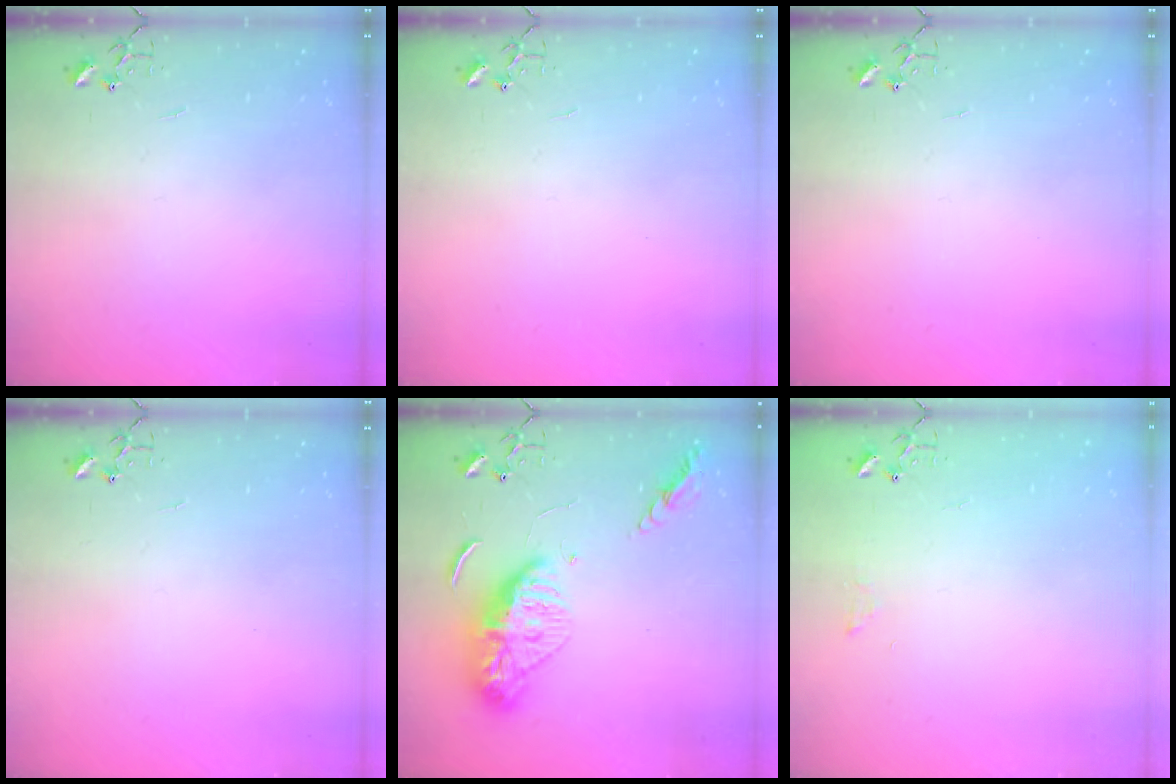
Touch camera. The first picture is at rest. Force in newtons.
{"total": 0.0}
{"total": 0.0}
{"total": 0.0}
{"total": 15.4, "press": 15.3, "slide": 1.2}
{"total": 6.3, "press": 6.3, "slide": 0.7}